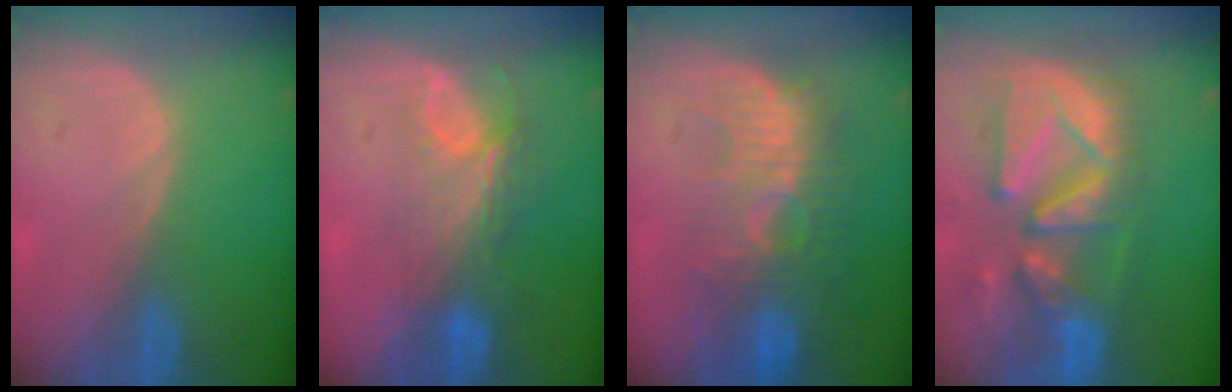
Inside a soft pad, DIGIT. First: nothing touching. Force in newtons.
{"total": 7.6, "press": 6.6, "slide": 3.7}
{"total": 10.1, "press": 9.3, "slide": 4.0}
{"total": 12.7, "press": 11.2, "slide": 6.0}